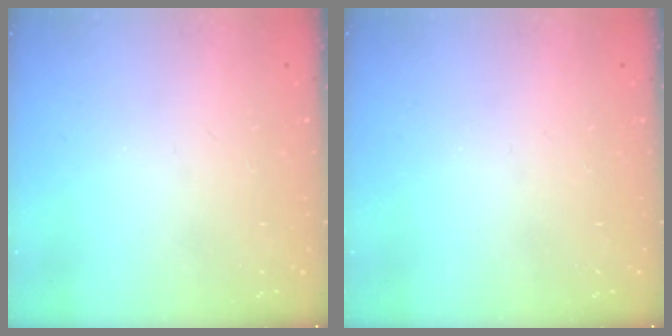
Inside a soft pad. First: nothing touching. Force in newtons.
{"total": 0.0}